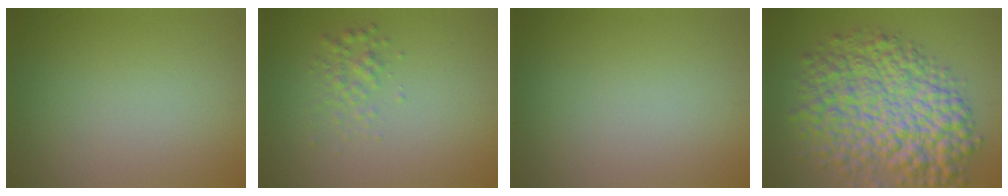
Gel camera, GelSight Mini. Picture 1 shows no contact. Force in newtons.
{"total": 1.7, "press": 1.7, "slide": 0.1}
{"total": 0.0}
{"total": 10.8, "press": 10.8, "slide": 0.2}